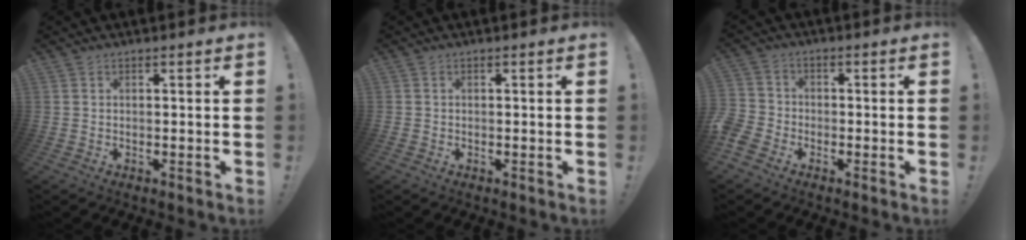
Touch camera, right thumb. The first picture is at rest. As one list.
[{"total": 0.6, "force": [-0.4, 0.4, -0.4], "torque": [0.003, 0.003, -0.006]}, {"total": 5.9, "force": [-3.7, 4.2, 1.8], "torque": [-0.053, 0.022, -0.069]}]